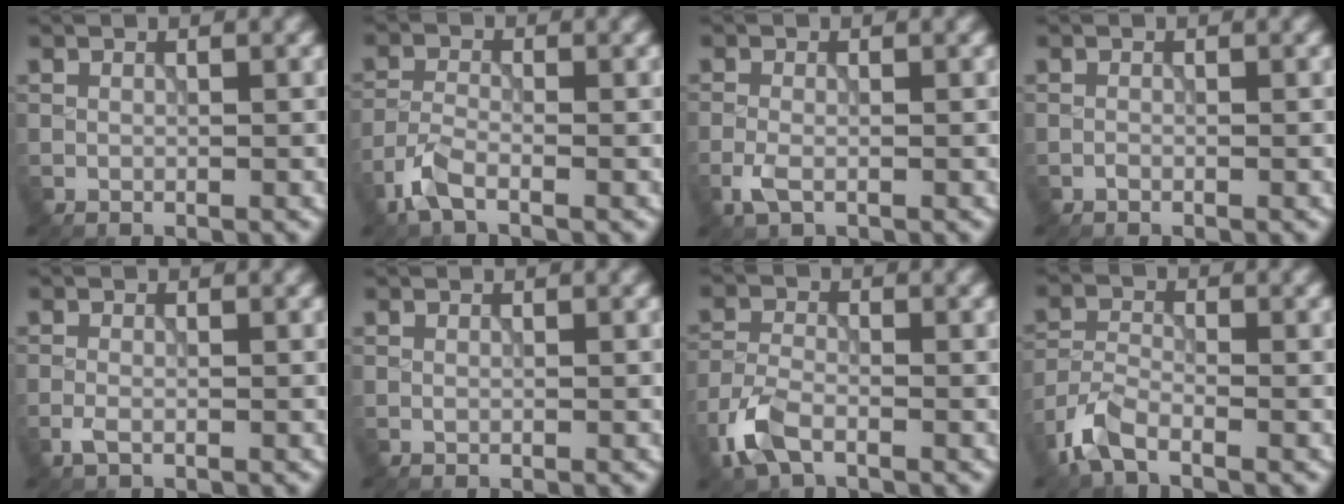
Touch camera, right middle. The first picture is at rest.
{"total": 3.0, "force": [-2.1, 1.0, 2.0], "torque": [-0.051, -0.003, -0.055]}
{"total": 2.0, "force": [-1.0, 0.8, 1.5], "torque": [-0.039, -0.003, -0.027]}
{"total": 0.0}
{"total": 1.3, "force": [-0.7, 0.5, 1.0], "torque": [-0.027, -0.002, -0.019]}
{"total": 0.0}
{"total": 4.0, "force": [-2.5, 1.9, 2.5], "torque": [-0.061, -0.005, -0.063]}
{"total": 3.9, "force": [-2.7, 1.4, 2.3], "torque": [-0.051, -0.004, -0.070]}